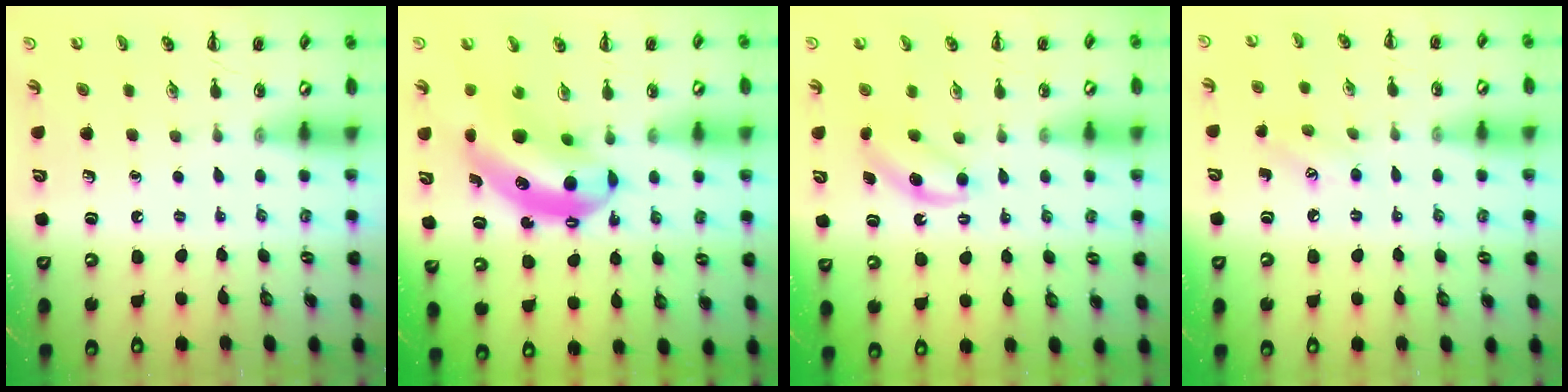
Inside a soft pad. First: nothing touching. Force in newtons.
{"total": 10.8, "press": 10.4, "slide": 2.7}
{"total": 5.0, "press": 4.8, "slide": 1.4}
{"total": 5.9, "press": 5.7, "slide": 1.3}